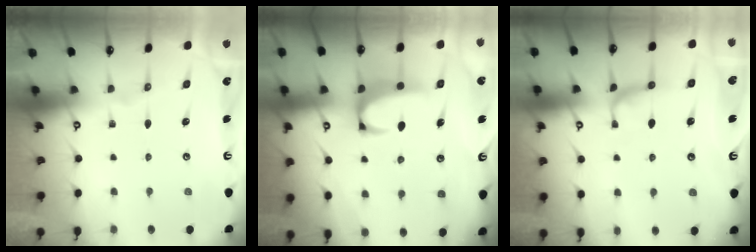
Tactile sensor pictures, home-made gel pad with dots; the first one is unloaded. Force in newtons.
{"total": 2.2, "press": 2.0, "slide": 0.9}
{"total": 2.6, "press": 2.4, "slide": 0.9}